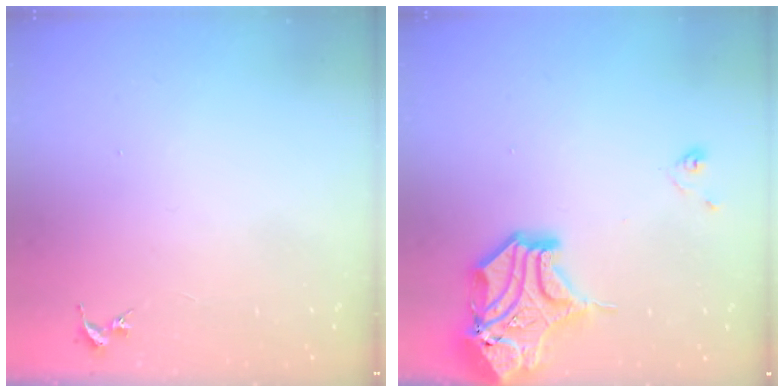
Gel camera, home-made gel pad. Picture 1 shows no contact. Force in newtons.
{"total": 16.5, "press": 16.3, "slide": 2.5}